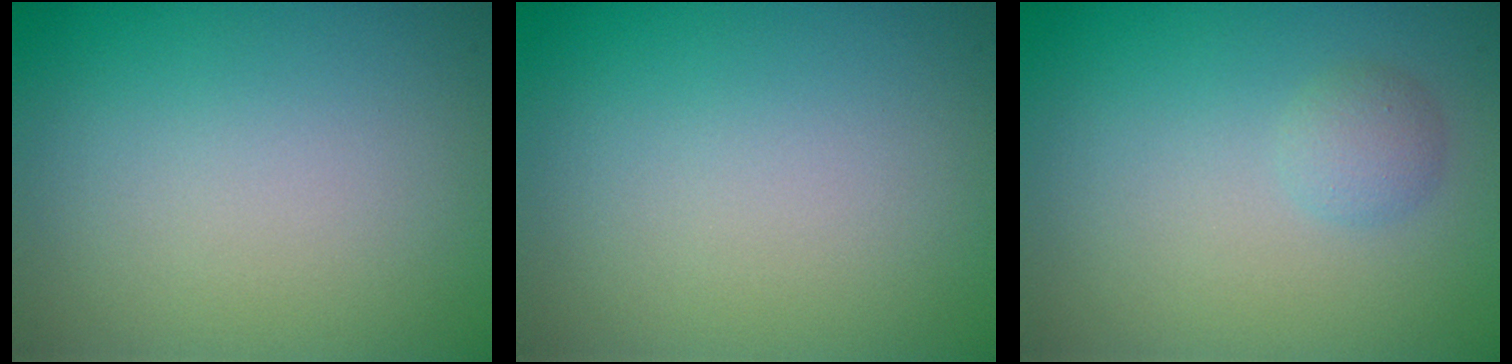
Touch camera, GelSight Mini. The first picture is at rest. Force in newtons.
{"total": 0.0}
{"total": 1.3, "press": 1.3, "slide": 0.0}